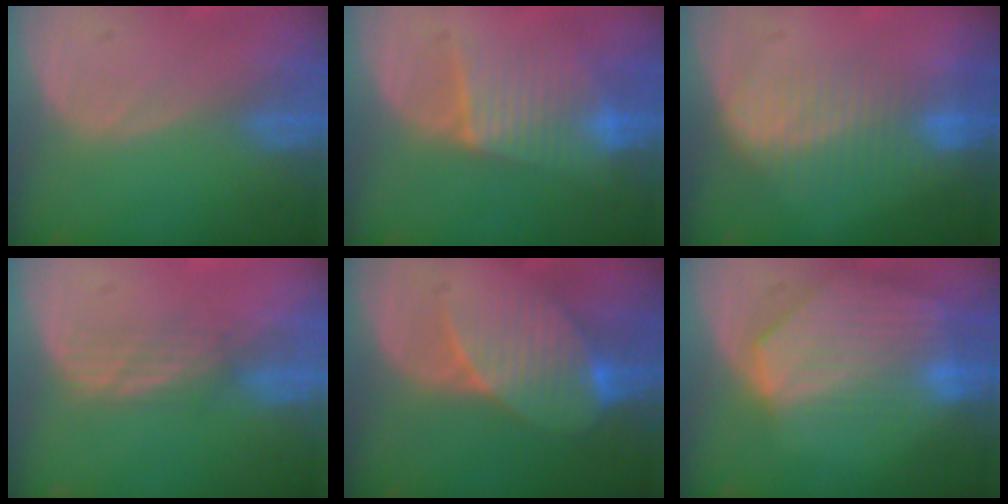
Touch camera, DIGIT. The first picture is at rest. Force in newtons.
{"total": 6.3, "press": 6.3, "slide": 0.8}
{"total": 7.2, "press": 6.2, "slide": 3.7}
{"total": 2.7, "press": 2.5, "slide": 0.9}
{"total": 8.2, "press": 7.4, "slide": 3.7}
{"total": 9.2, "press": 8.1, "slide": 4.4}